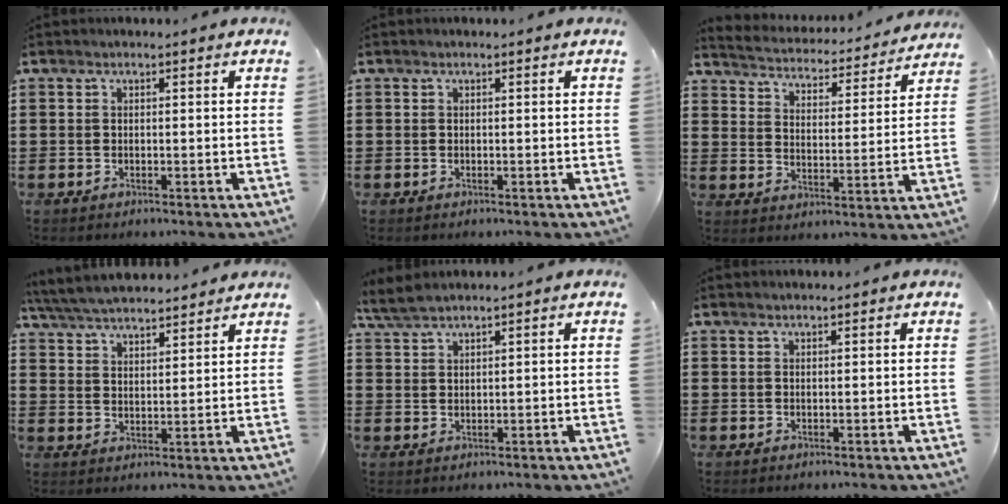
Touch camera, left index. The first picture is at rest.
{"total": 0.0}
{"total": 3.4, "force": [3.4, -0.1, -0.1], "torque": [-0.022, -0.036, 0.051]}
{"total": 5.3, "force": [5.1, 0.6, 1.4], "torque": [-0.047, -0.018, 0.092]}
{"total": 2.8, "force": [2.3, 0.3, 1.5], "torque": [-0.036, 0.001, 0.045]}
{"total": 0.6, "force": [0.5, 0.0, 0.3], "torque": [-0.006, -0.002, 0.011]}